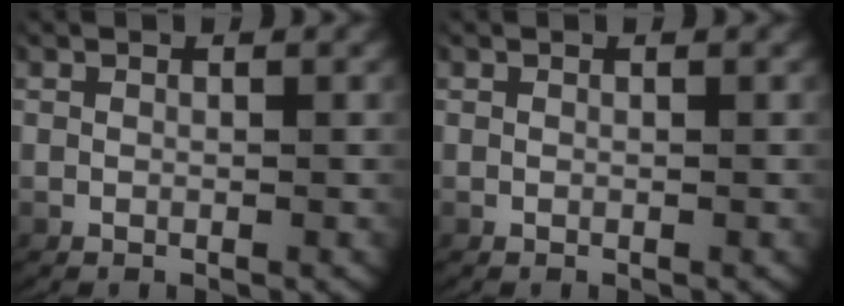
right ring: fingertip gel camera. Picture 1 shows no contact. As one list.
[{"total": 0.0}]